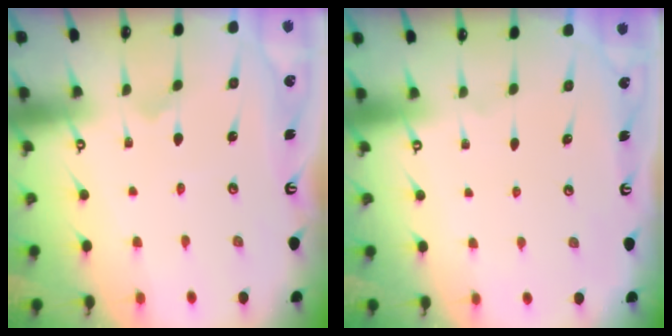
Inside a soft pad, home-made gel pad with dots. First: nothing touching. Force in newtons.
{"total": 0.0}